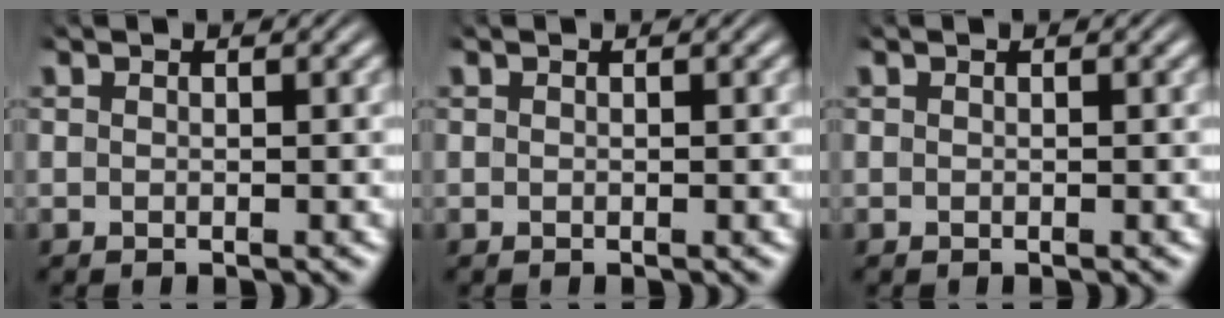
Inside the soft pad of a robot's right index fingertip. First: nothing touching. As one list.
[{"total": 0.0}, {"total": 0.0}]